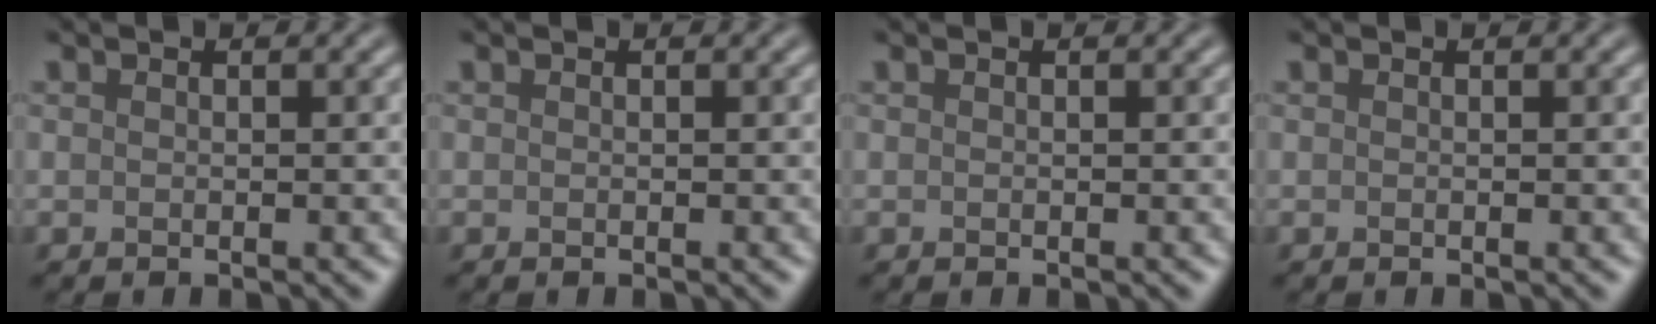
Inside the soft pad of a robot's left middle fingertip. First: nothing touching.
{"total": 0.0}
{"total": 0.0}
{"total": 0.0}